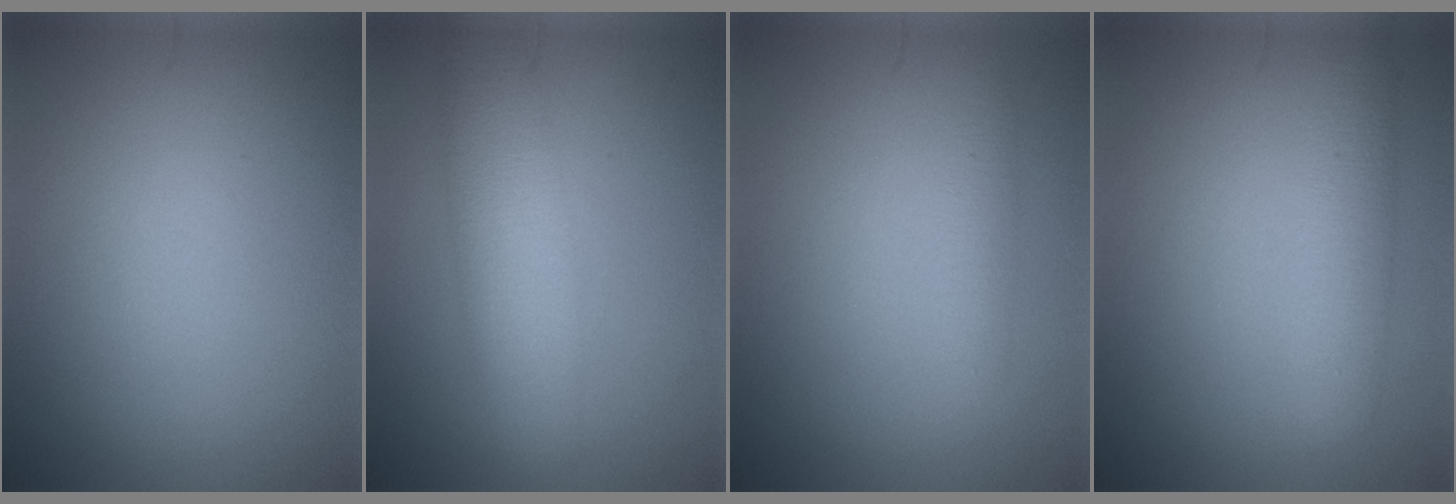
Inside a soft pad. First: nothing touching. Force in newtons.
{"total": 6.1, "press": 6.1, "slide": 0.3}
{"total": 1.3, "press": 1.3, "slide": 0.0}
{"total": 3.4, "press": 3.4, "slide": 0.1}